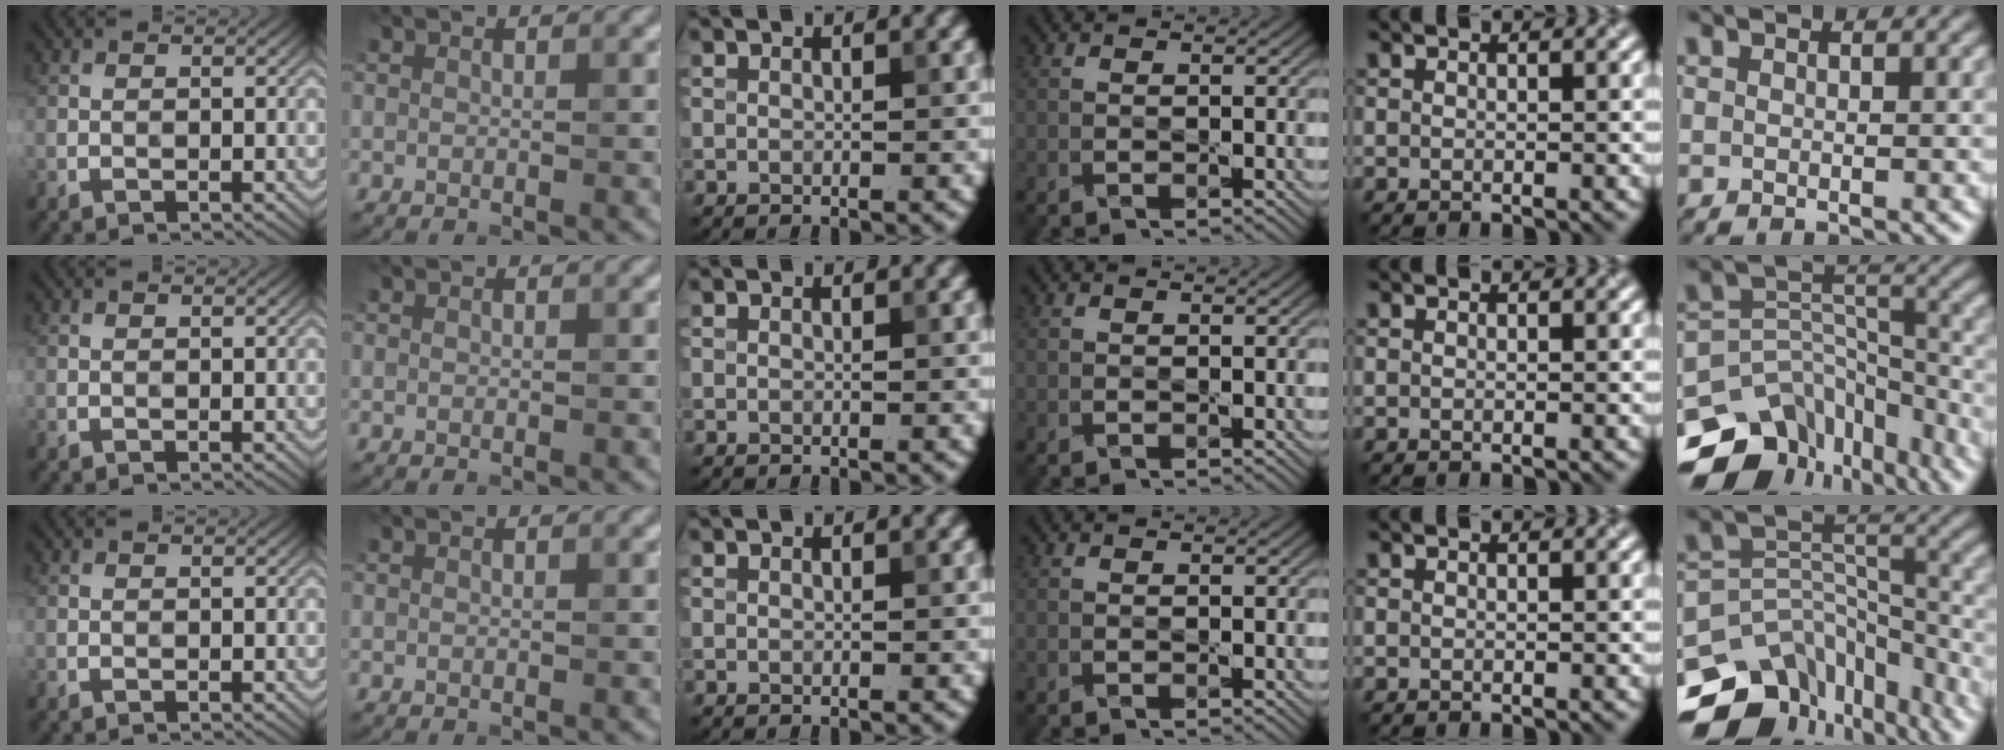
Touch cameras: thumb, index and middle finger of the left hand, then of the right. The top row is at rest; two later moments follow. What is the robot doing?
{"motion": "press", "object": "camera"}